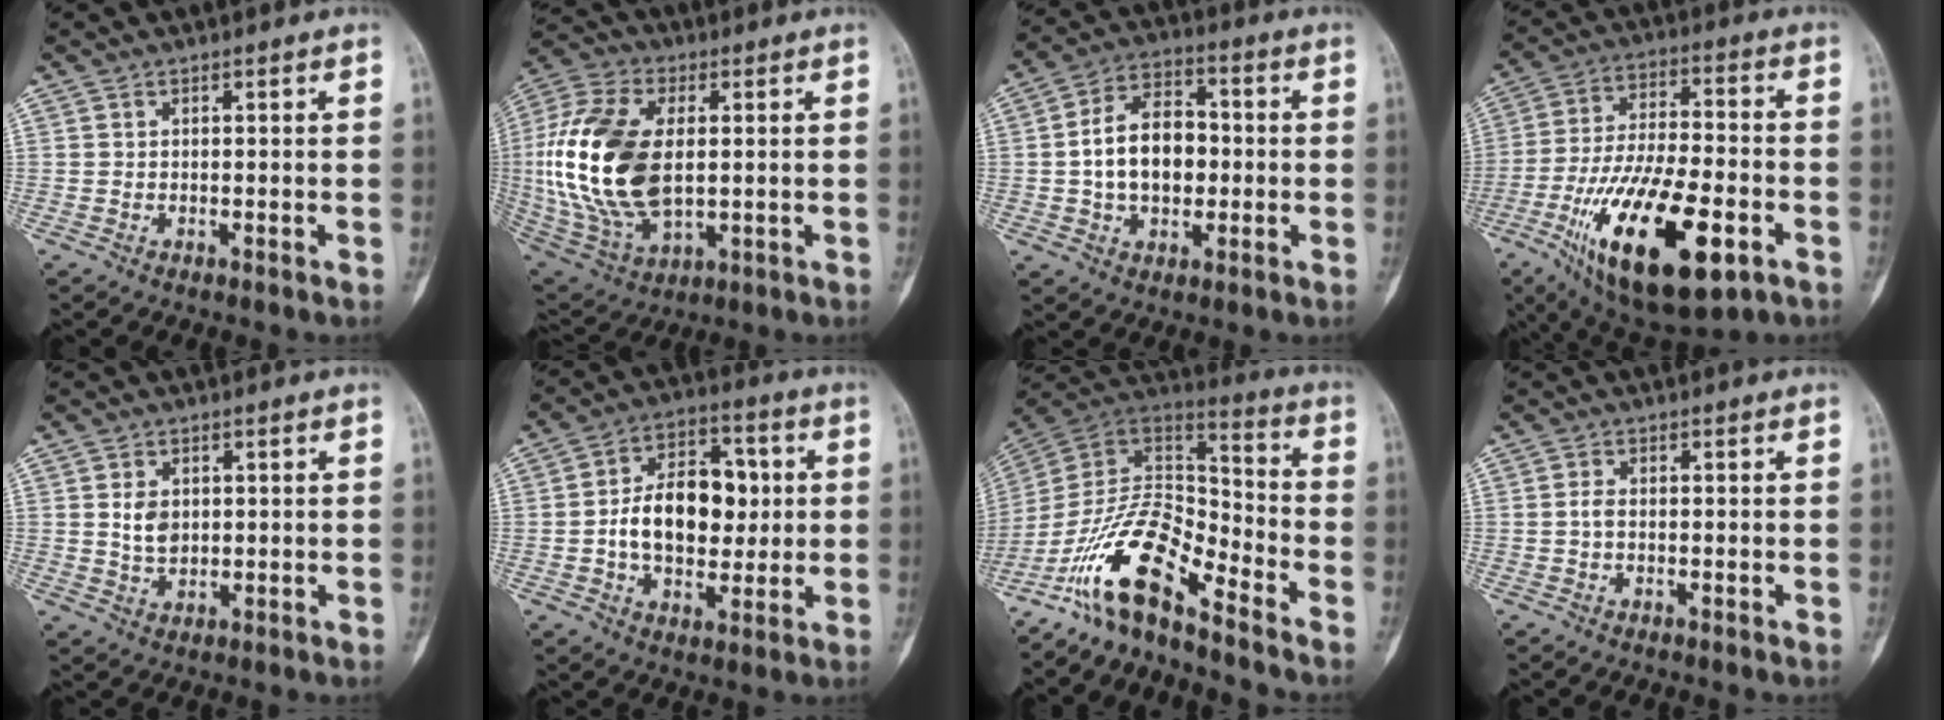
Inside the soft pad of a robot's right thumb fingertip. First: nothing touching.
{"total": 22.9, "force": [1.0, 13.1, 18.7], "torque": [-0.395, -0.008, 0.025]}
{"total": 12.6, "force": [-0.4, 8.5, 9.4], "torque": [-0.135, 0.026, -0.014]}
{"total": 25.0, "force": [-9.5, 9.8, 21.0], "torque": [-0.400, 0.017, -0.149]}
{"total": 4.3, "force": [0.8, 3.1, 2.9], "torque": [-0.034, -0.005, 0.018]}
{"total": 15.4, "force": [0.3, 10.0, 11.7], "torque": [-0.153, 0.024, 0.004]}
{"total": 16.0, "force": [-10.9, 5.5, 10.4], "torque": [-0.179, 0.096, -0.209]}
{"total": 1.5, "force": [-0.2, 0.9, 1.2], "torque": [-0.018, 0.003, -0.007]}